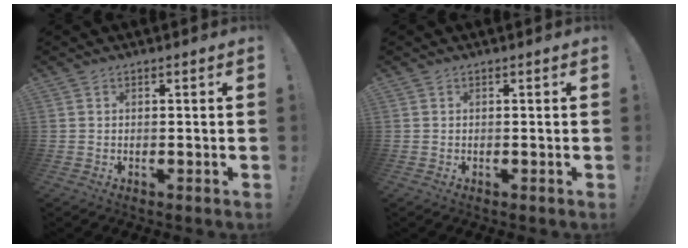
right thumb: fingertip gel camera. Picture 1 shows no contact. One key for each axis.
{"total": 0.0}